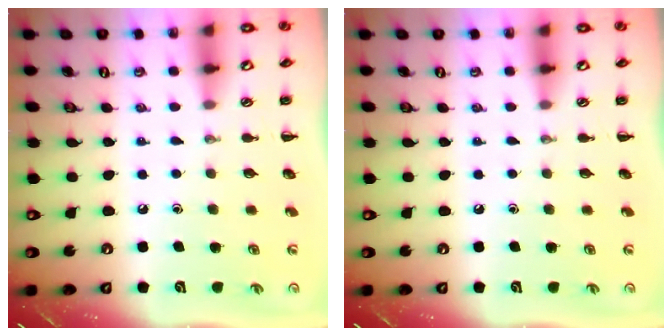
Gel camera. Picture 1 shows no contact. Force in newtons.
{"total": 0.0}